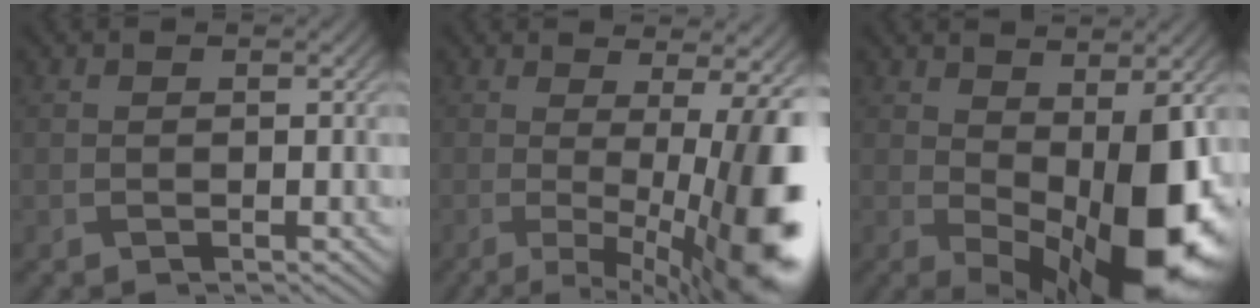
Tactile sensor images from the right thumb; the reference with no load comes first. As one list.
[{"total": 17.2, "force": [-2.5, 5.5, 16.1], "torque": [-0.174, -0.004, -0.029]}, {"total": 13.8, "force": [-0.7, 5.8, 12.5], "torque": [-0.172, -0.008, 0.002]}]